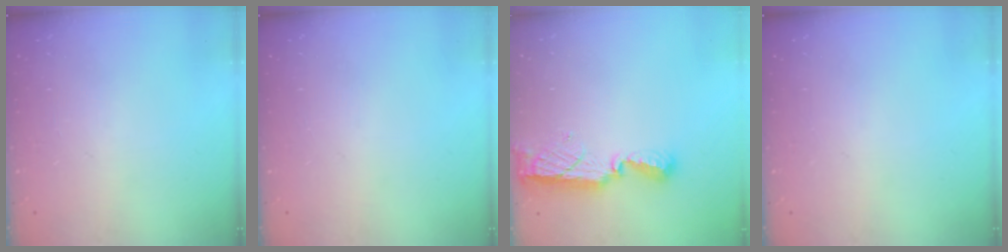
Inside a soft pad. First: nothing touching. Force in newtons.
{"total": 0.0}
{"total": 7.9, "press": 7.9, "slide": 0.3}
{"total": 0.0}